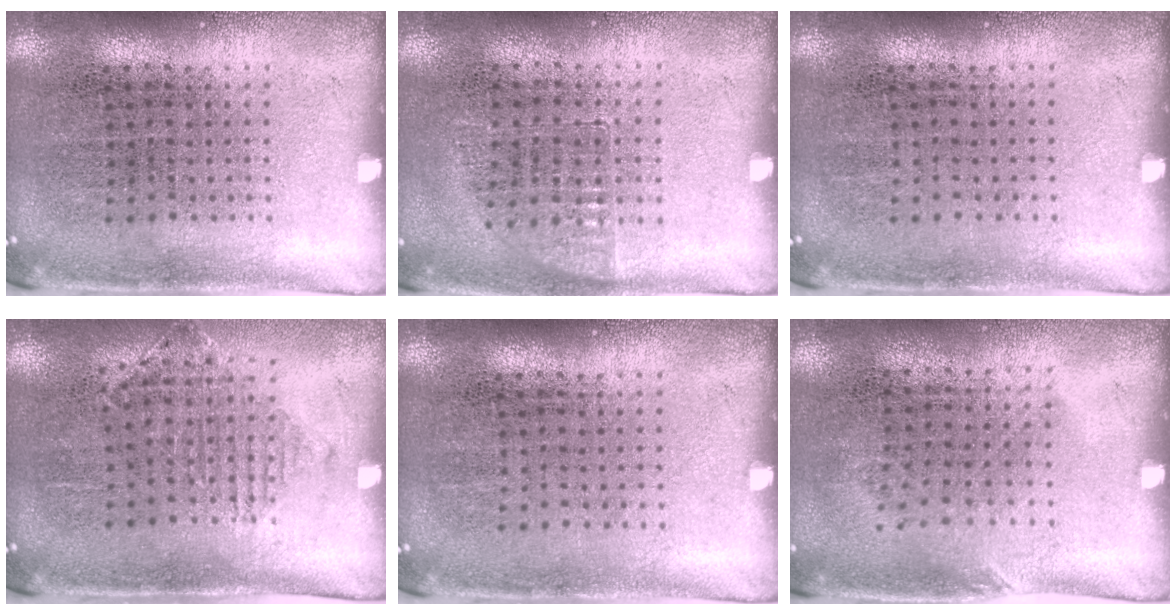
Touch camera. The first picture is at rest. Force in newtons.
{"total": 0.6, "press": 0.6, "slide": 0.2}
{"total": 0.0}
{"total": 1.2, "press": 1.1, "slide": 0.5}
{"total": 0.0}
{"total": 0.9, "press": 0.7, "slide": 0.5}